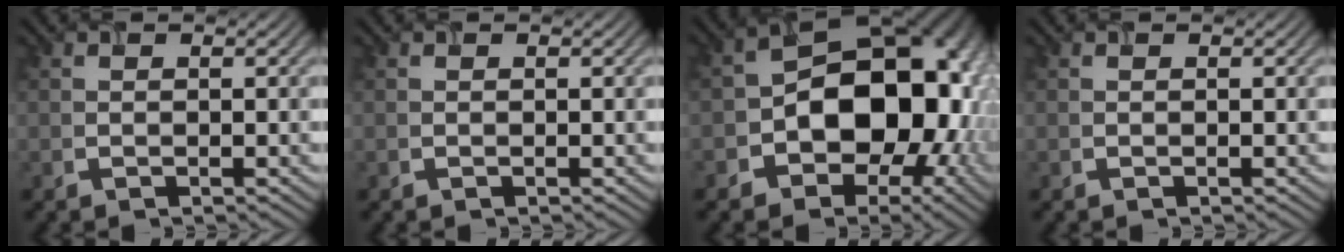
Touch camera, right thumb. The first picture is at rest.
{"total": 0.0}
{"total": 16.3, "force": [-3.1, 11.5, 11.1], "torque": [-0.126, -0.020, -0.048]}
{"total": 0.0}